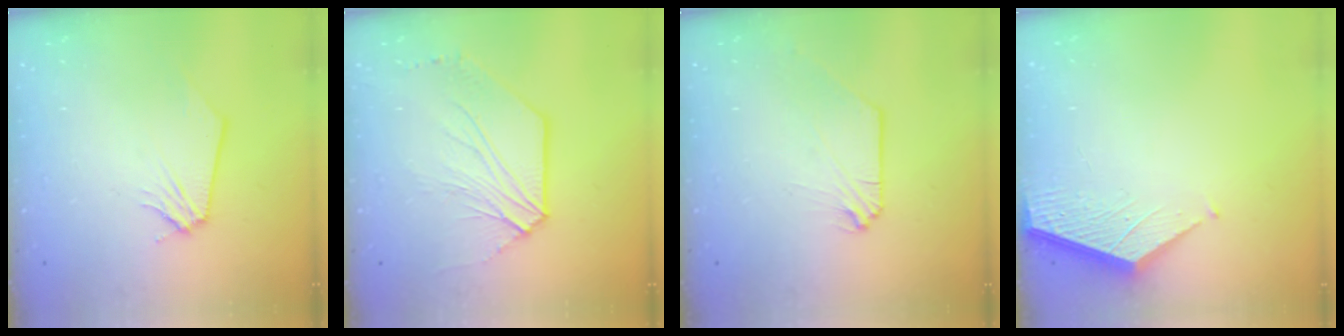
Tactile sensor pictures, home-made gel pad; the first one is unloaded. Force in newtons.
{"total": 6.6, "press": 6.5, "slide": 0.8}
{"total": 0.0}
{"total": 3.4, "press": 3.4, "slide": 0.3}